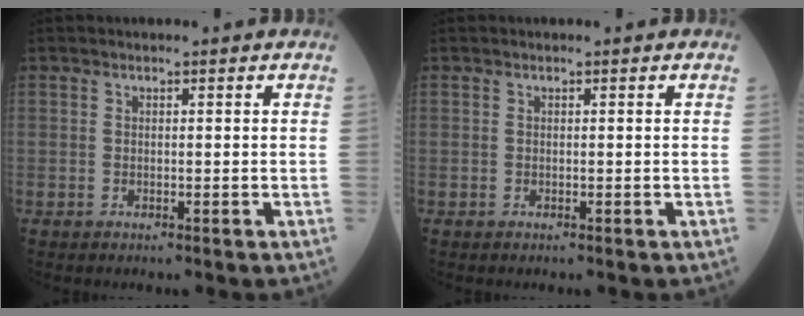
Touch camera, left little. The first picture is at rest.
{"total": 0.0}